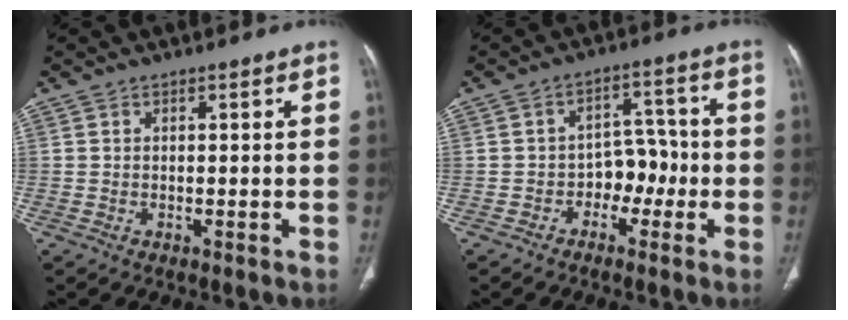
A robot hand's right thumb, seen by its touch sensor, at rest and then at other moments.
{"total": 6.3, "force": [-2.1, 4.7, 3.7], "torque": [-0.017, 0.036, -0.041]}